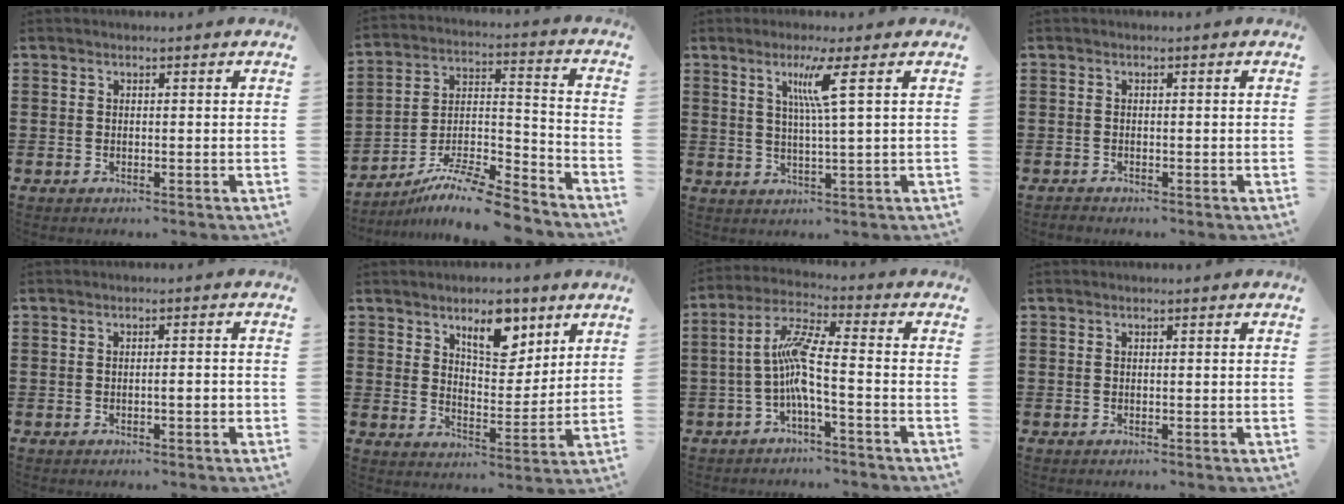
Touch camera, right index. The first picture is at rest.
{"total": 9.9, "force": [-8.7, 1.5, 4.4], "torque": [-0.074, 0.020, -0.172]}
{"total": 5.8, "force": [2.1, -0.7, 5.3], "torque": [-0.110, -0.005, 0.030]}
{"total": 0.6, "force": [-0.6, 0.2, 0.0], "torque": [-0.002, 0.001, -0.013]}
{"total": 1.7, "force": [-0.6, 0.2, 1.6], "torque": [-0.026, -0.001, -0.011]}
{"total": 8.1, "force": [5.2, 3.9, 4.7], "torque": [-0.070, -0.011, 0.088]}
{"total": 7.5, "force": [-1.7, 1.0, 7.2], "torque": [-0.157, -0.005, -0.039]}
{"total": 0.0}